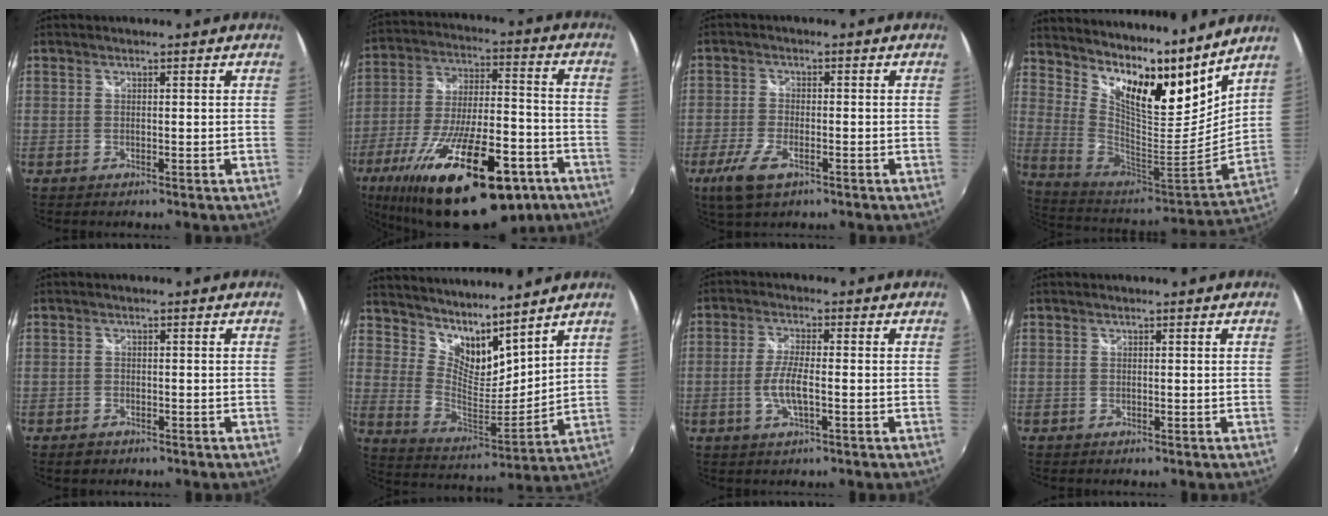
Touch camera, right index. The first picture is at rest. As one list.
[{"total": 29.7, "force": [-18.3, 10.5, 20.9], "torque": [-0.378, -0.038, -0.276]}, {"total": 7.4, "force": [-4.1, 3.1, 5.4], "torque": [-0.132, -0.015, -0.076]}, {"total": 18.9, "force": [15.1, 4.5, 10.3], "torque": [-0.182, -0.043, 0.266]}, {"total": 2.1, "force": [-1.4, 1.3, 0.7], "torque": [-0.016, -0.001, -0.021]}, {"total": 12.7, "force": [10.5, 4.1, 5.8], "torque": [-0.102, -0.008, 0.197]}, {"total": 5.5, "force": [-1.5, 1.2, 5.1], "torque": [-0.108, -0.002, -0.029]}, {"total": 0.0}]